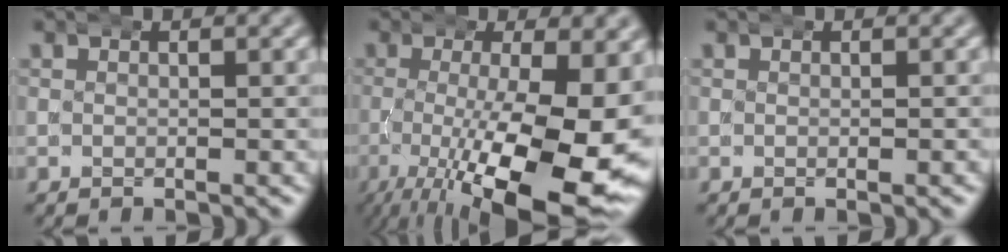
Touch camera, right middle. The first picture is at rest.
{"total": 11.3, "force": [-3.0, 3.5, 10.3], "torque": [-0.174, -0.032, -0.022]}
{"total": 0.0}